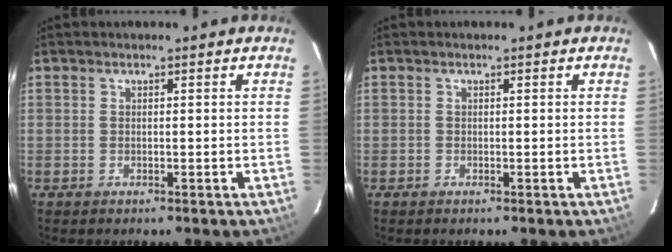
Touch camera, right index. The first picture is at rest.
{"total": 0.0}